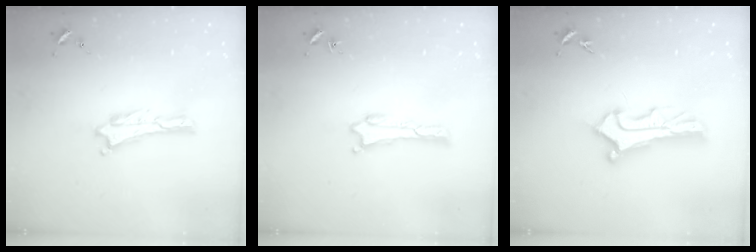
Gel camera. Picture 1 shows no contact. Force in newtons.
{"total": 0.0}
{"total": 6.7, "press": 6.7, "slide": 0.6}